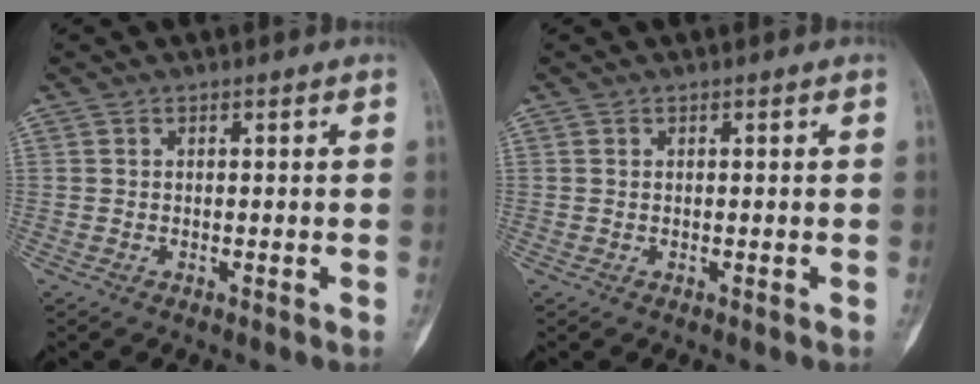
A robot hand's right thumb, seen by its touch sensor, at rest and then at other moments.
{"total": 0.0}